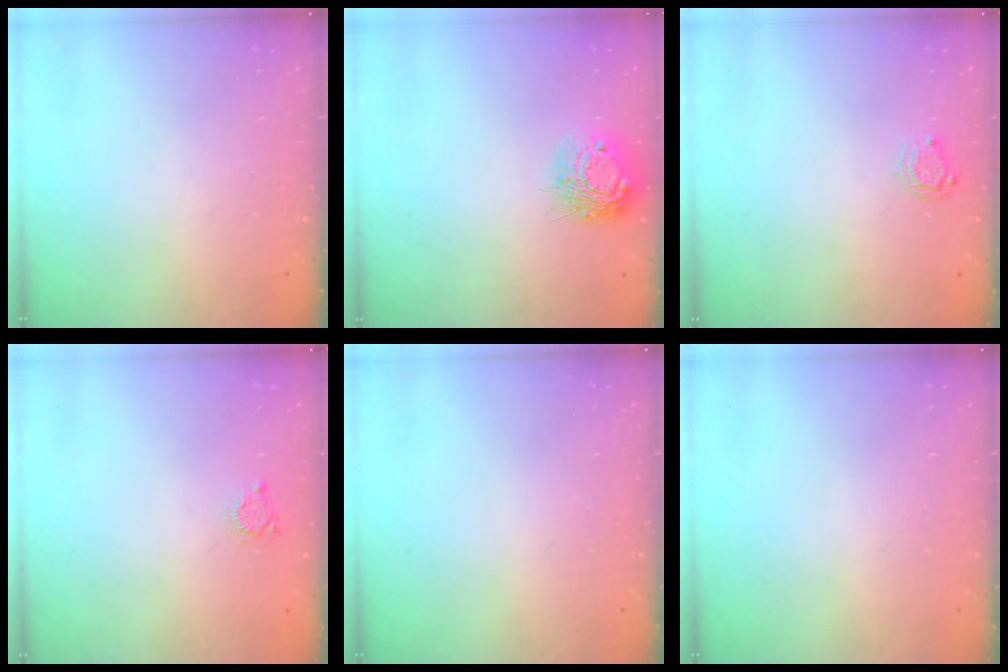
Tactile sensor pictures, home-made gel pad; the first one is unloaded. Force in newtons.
{"total": 11.3, "press": 11.3, "slide": 1.0}
{"total": 3.9, "press": 3.9, "slide": 0.4}
{"total": 3.8, "press": 3.8, "slide": 0.5}
{"total": 0.0}
{"total": 0.0}